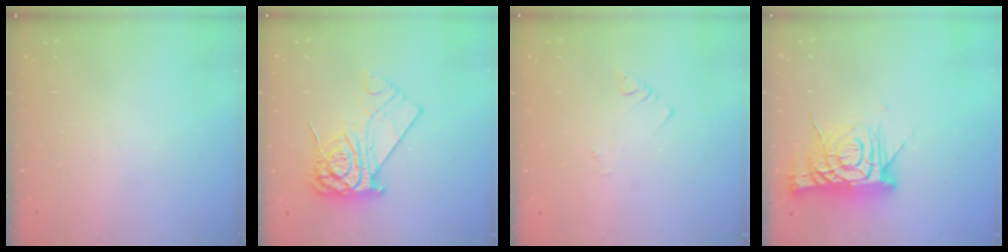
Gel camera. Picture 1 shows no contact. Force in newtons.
{"total": 12.8, "press": 12.7, "slide": 1.2}
{"total": 1.1, "press": 1.1, "slide": 0.3}
{"total": 12.7, "press": 12.7, "slide": 1.2}